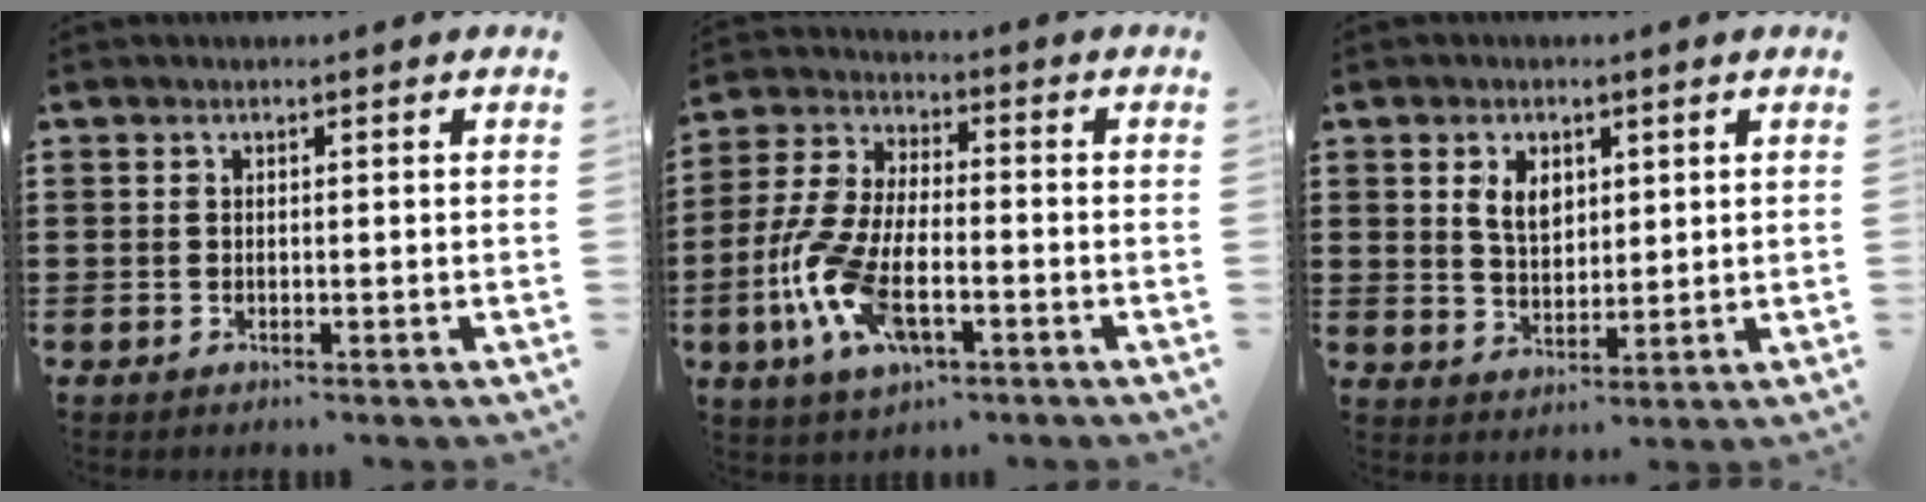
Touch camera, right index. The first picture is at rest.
{"total": 10.9, "force": [-3.8, 4.7, 9.0], "torque": [-0.226, -0.013, -0.077]}
{"total": 4.6, "force": [1.9, 3.0, 3.0], "torque": [-0.060, 0.009, 0.031]}